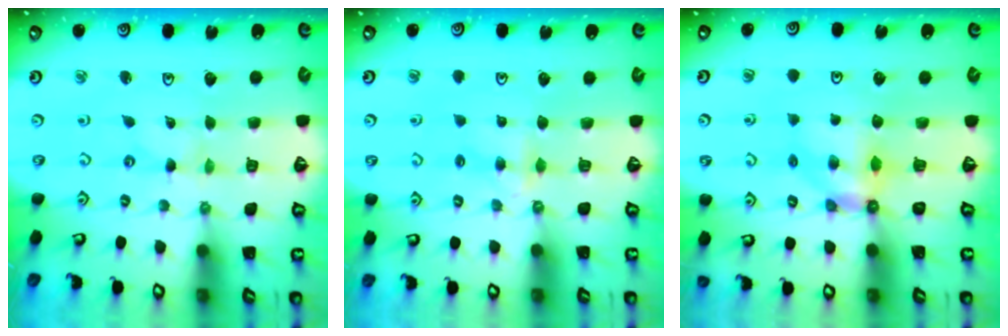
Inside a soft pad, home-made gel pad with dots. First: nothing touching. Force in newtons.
{"total": 3.5, "press": 3.4, "slide": 0.4}
{"total": 5.6, "press": 5.6, "slide": 0.4}